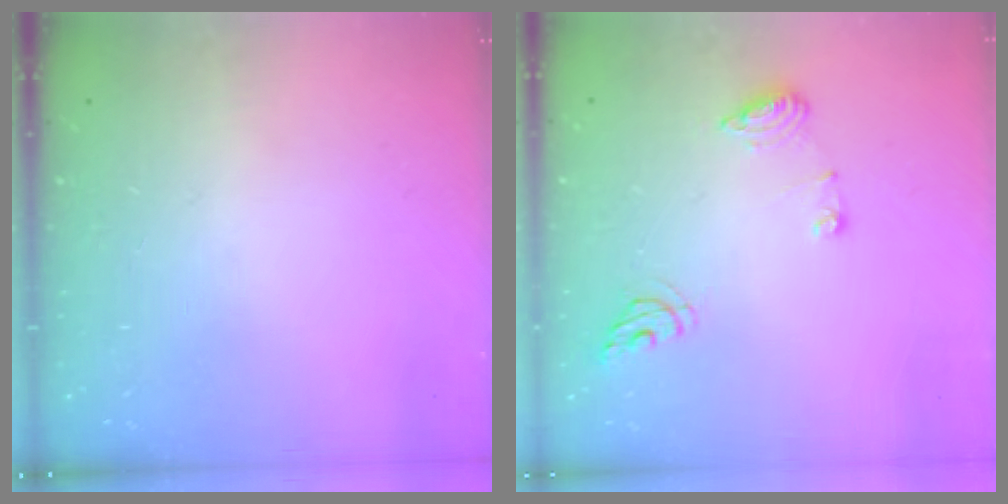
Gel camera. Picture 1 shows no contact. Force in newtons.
{"total": 8.9, "press": 8.8, "slide": 1.1}